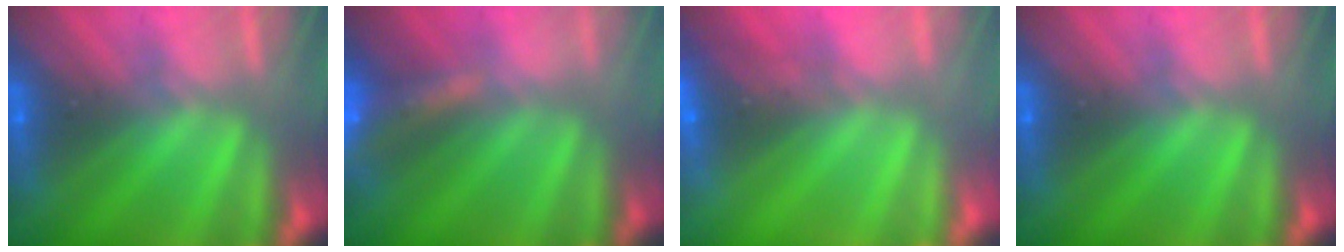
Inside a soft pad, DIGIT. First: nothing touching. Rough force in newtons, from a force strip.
{"total": 9.7}
{"total": 2.4}
{"total": 0.0}